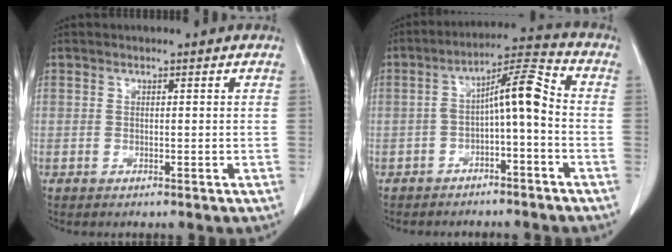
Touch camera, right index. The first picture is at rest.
{"total": 8.0, "force": [-1.6, 1.4, 7.7], "torque": [-0.127, 0.036, -0.027]}